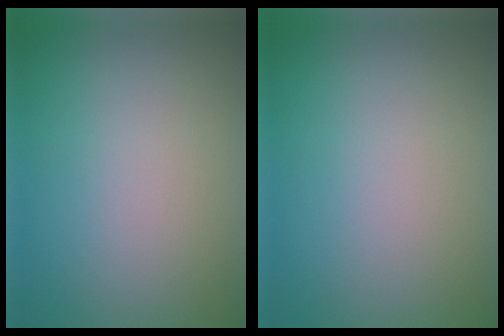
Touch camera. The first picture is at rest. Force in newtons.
{"total": 0.0}